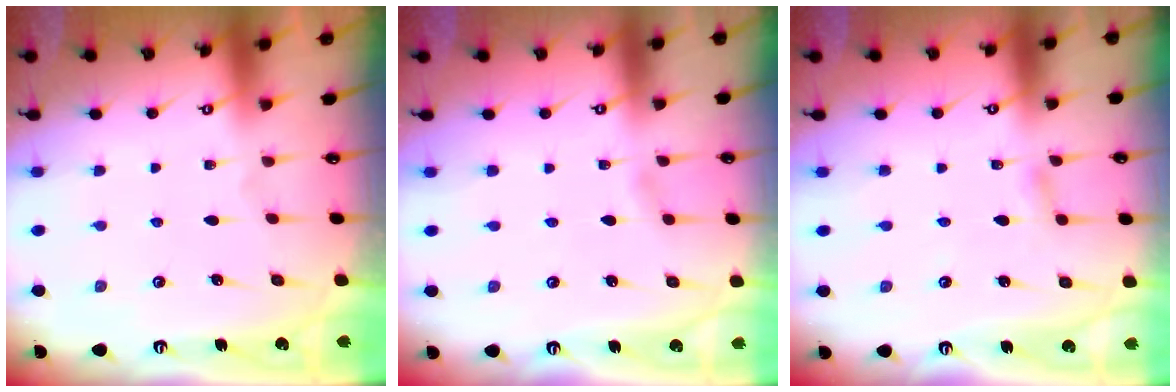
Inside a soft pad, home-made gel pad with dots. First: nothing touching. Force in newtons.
{"total": 1.3, "press": 1.3, "slide": 0.2}
{"total": 2.8, "press": 2.8, "slide": 0.3}